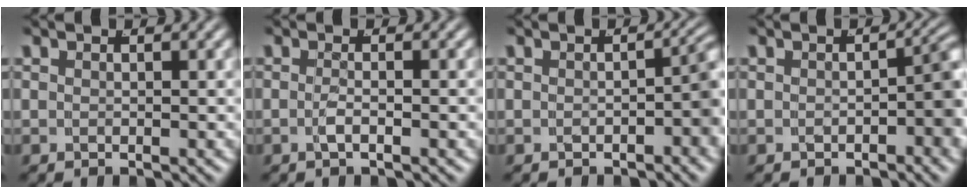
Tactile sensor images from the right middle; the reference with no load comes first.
{"total": 1.4, "force": [-1.0, -0.4, 0.9], "torque": [-0.021, -0.005, -0.014]}
{"total": 2.7, "force": [-0.9, 0.9, 2.4], "torque": [-0.025, 0.000, -0.012]}
{"total": 3.3, "force": [-1.0, 1.2, 2.9], "torque": [-0.029, -0.004, -0.012]}